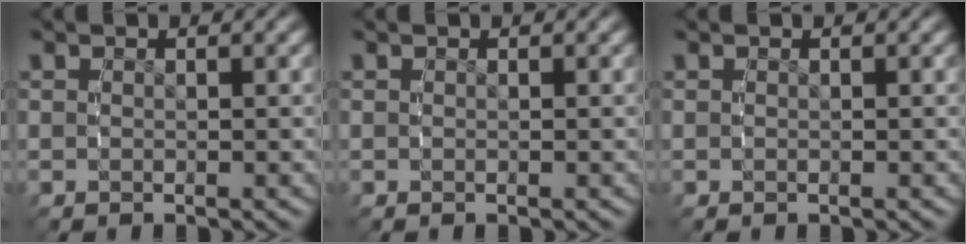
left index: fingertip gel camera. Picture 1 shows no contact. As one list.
[{"total": 0.0}, {"total": 0.0}]